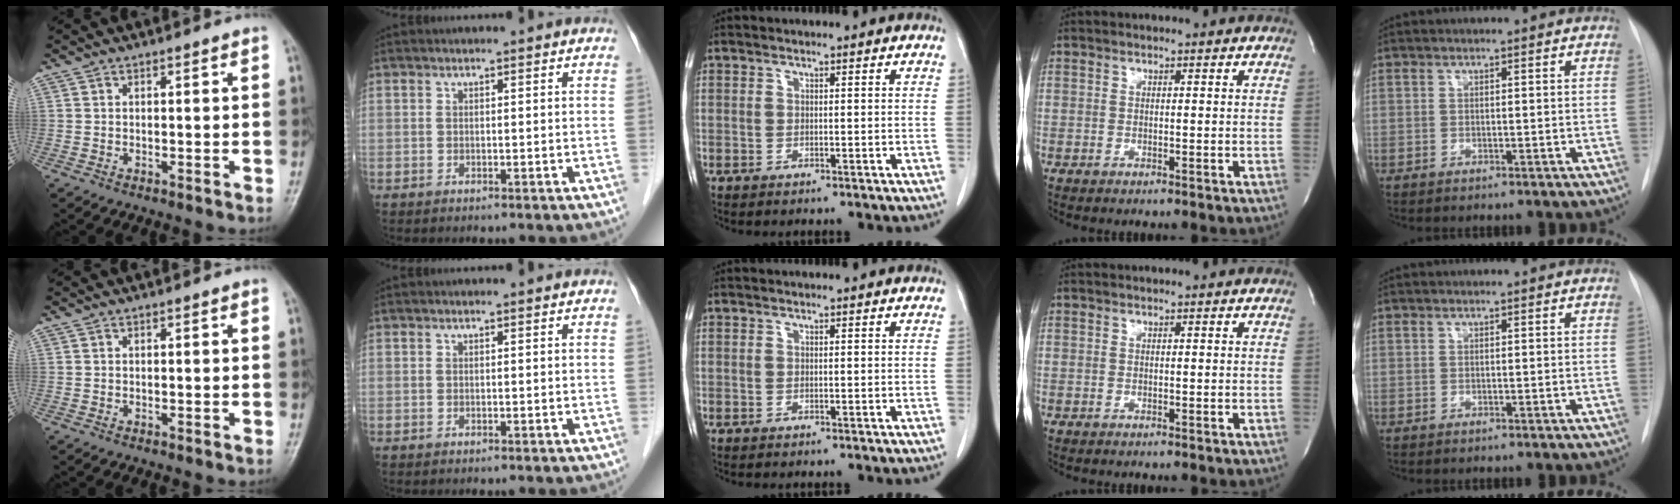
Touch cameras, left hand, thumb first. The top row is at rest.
{}